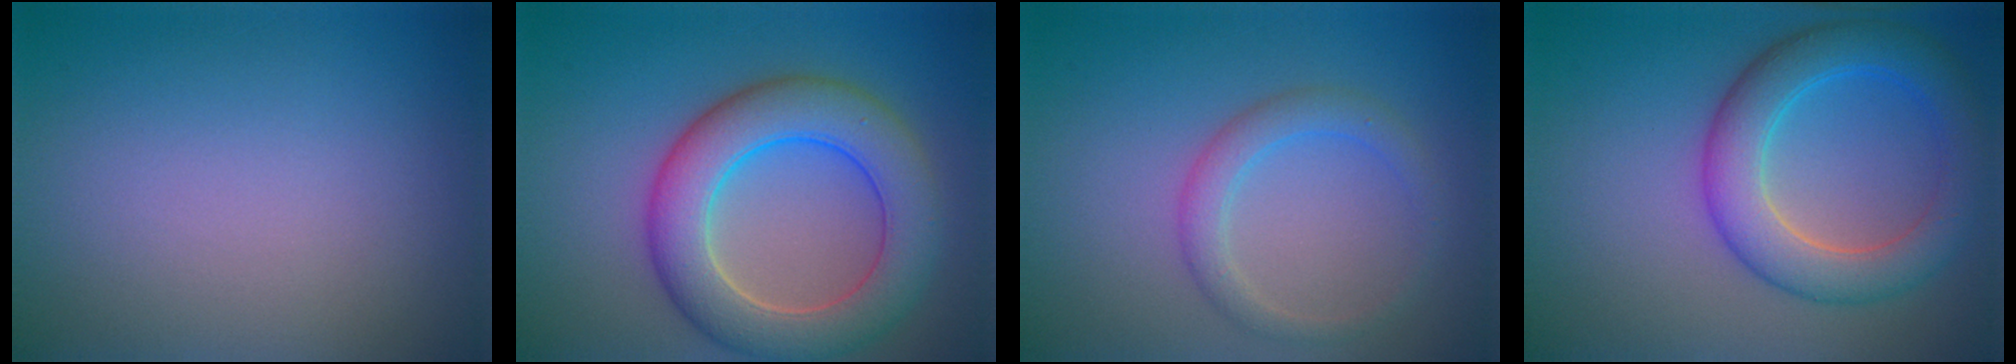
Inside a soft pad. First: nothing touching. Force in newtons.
{"total": 7.8, "press": 7.7, "slide": 0.4}
{"total": 2.5, "press": 2.5, "slide": 0.0}
{"total": 5.9, "press": 5.9, "slide": 0.2}